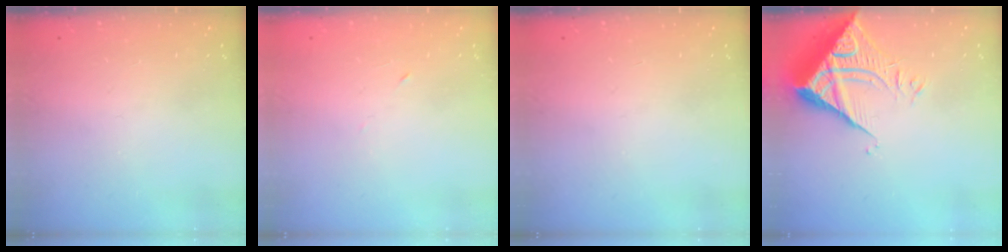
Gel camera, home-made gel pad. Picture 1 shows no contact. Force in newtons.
{"total": 2.7, "press": 2.5, "slide": 1.0}
{"total": 0.0}
{"total": 9.0, "press": 8.9, "slide": 0.8}